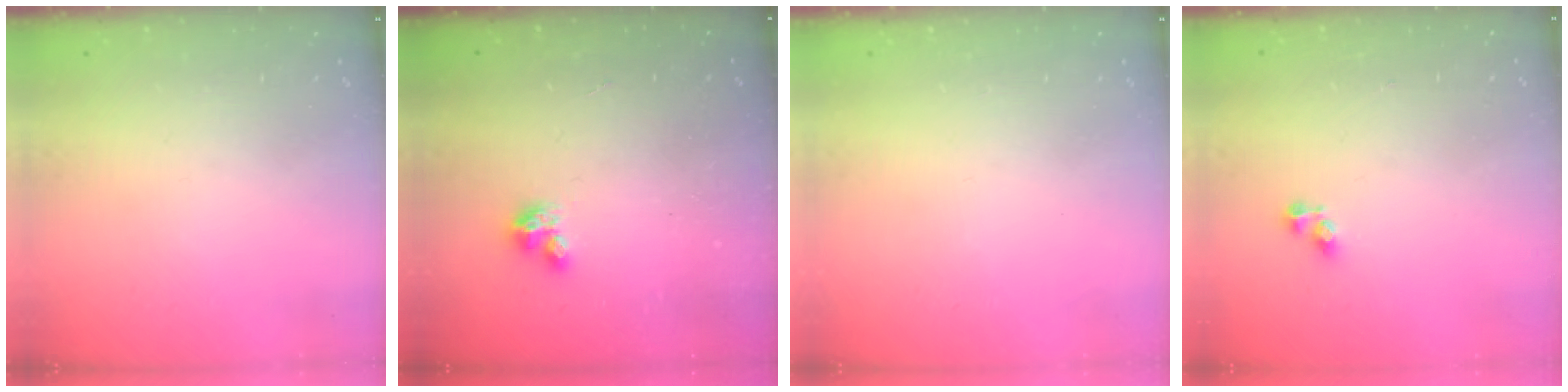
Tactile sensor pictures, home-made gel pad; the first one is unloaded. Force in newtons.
{"total": 3.1, "press": 3.1, "slide": 0.3}
{"total": 0.0}
{"total": 2.8, "press": 2.8, "slide": 0.3}